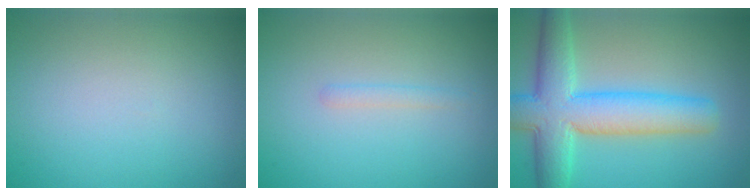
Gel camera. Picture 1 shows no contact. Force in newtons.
{"total": 0.8, "press": 0.8, "slide": 0.0}
{"total": 8.0, "press": 8.0, "slide": 0.5}